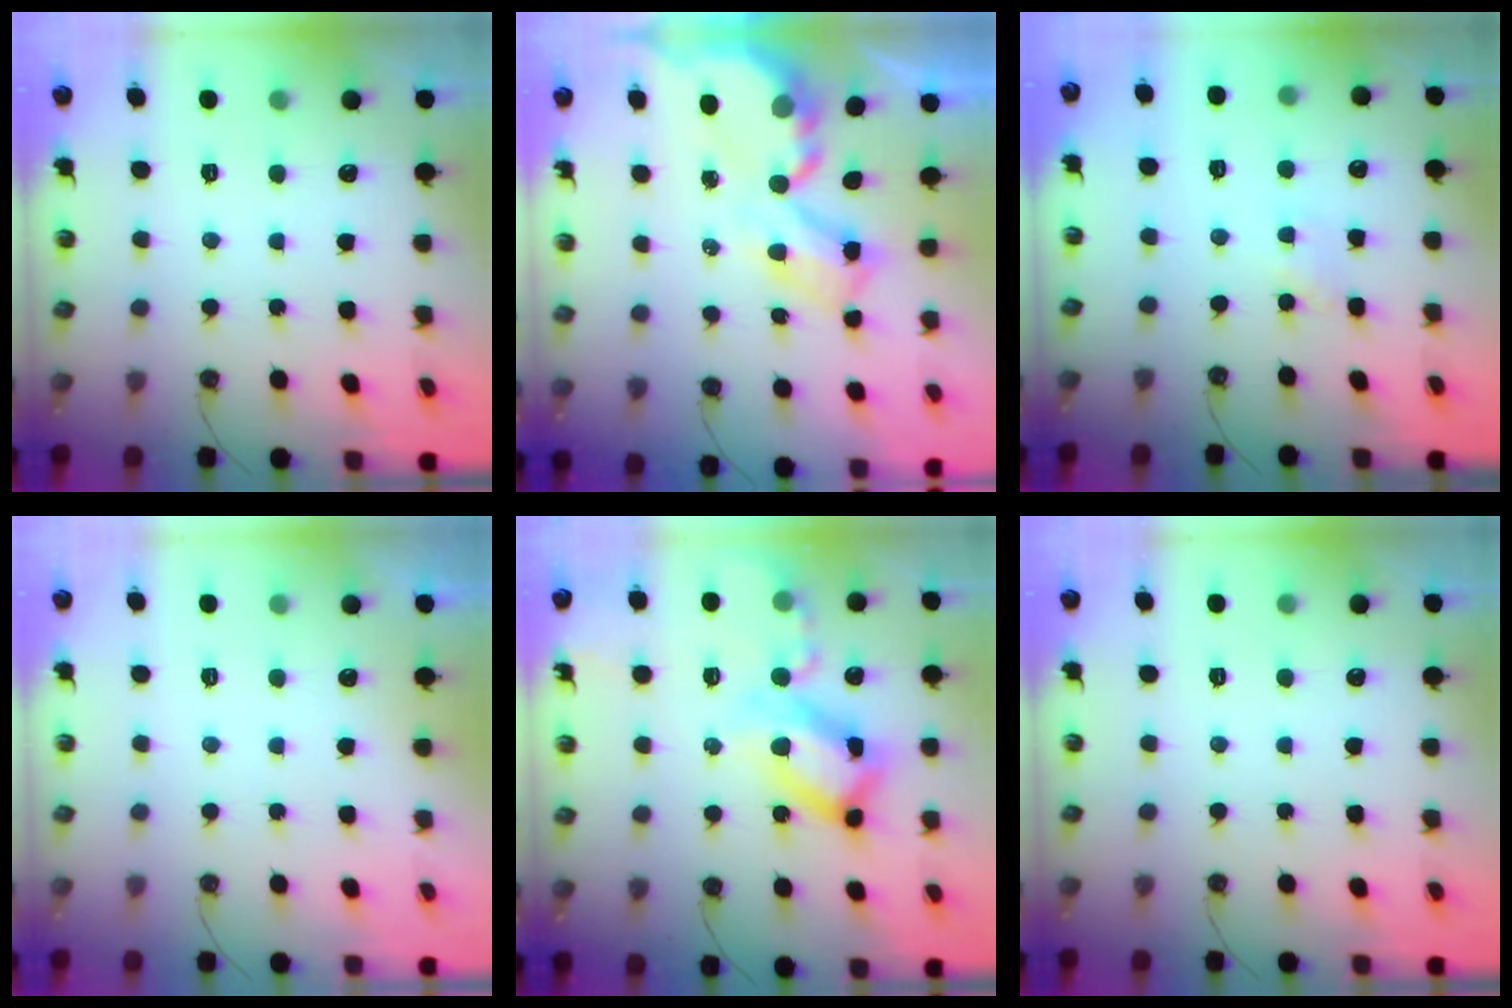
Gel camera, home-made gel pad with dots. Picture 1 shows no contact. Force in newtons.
{"total": 8.0, "press": 8.0, "slide": 0.4}
{"total": 3.9, "press": 3.8, "slide": 0.5}
{"total": 0.0}
{"total": 22.1, "press": 22.0, "slide": 2.1}
{"total": 0.0}